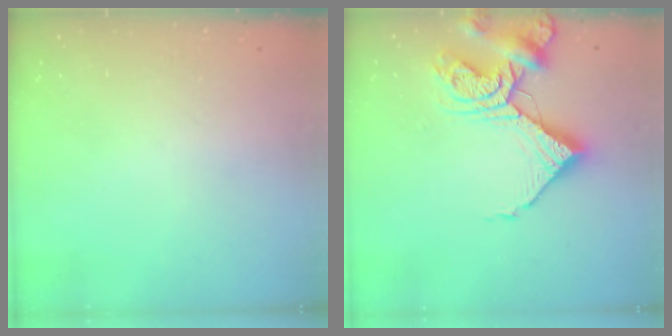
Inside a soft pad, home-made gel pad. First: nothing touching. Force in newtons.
{"total": 14.7, "press": 14.6, "slide": 1.6}